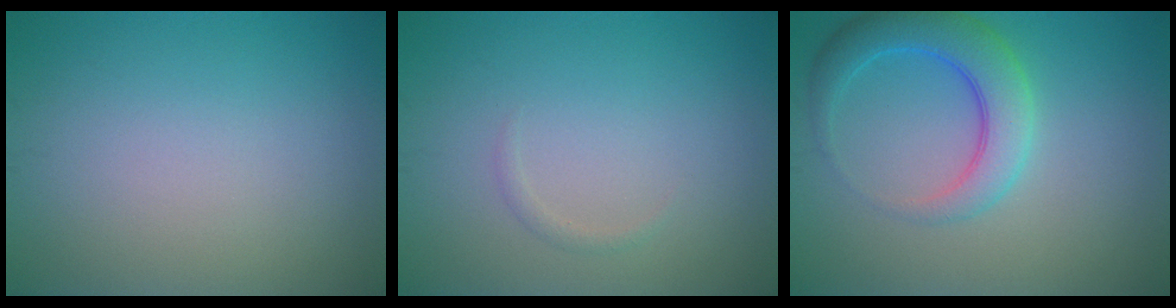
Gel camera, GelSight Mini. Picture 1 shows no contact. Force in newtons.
{"total": 0.7, "press": 0.7, "slide": 0.0}
{"total": 5.0, "press": 4.9, "slide": 0.4}